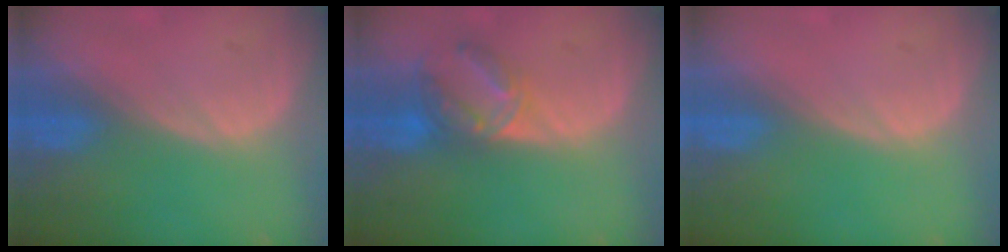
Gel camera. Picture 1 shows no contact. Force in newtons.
{"total": 7.3, "press": 6.2, "slide": 3.7}
{"total": 0.0}